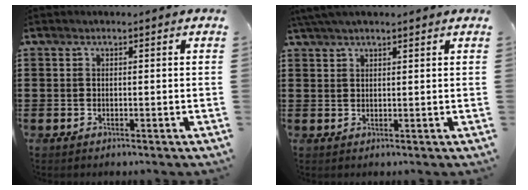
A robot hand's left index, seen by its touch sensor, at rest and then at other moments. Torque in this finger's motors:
{"motor_torque": [1.60, -0.54, 1.05, 0.21]}